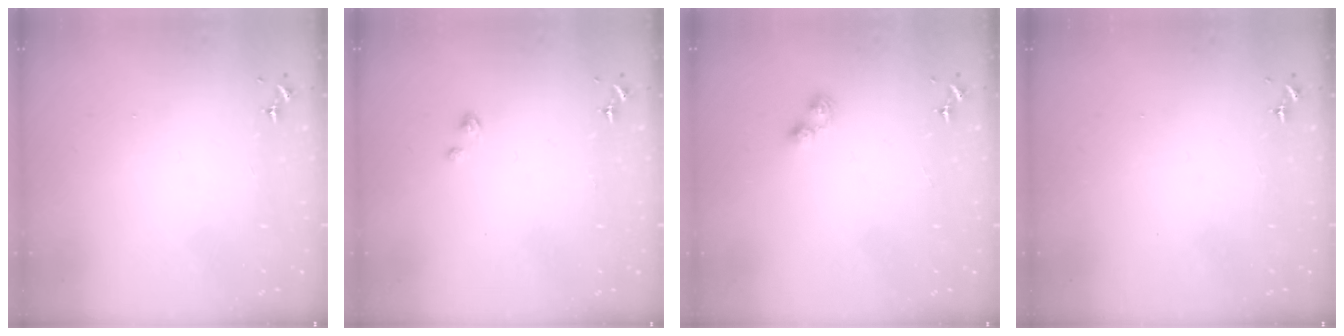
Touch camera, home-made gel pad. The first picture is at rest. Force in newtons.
{"total": 1.1, "press": 1.1, "slide": 0.1}
{"total": 3.3, "press": 3.3, "slide": 0.4}
{"total": 0.0}